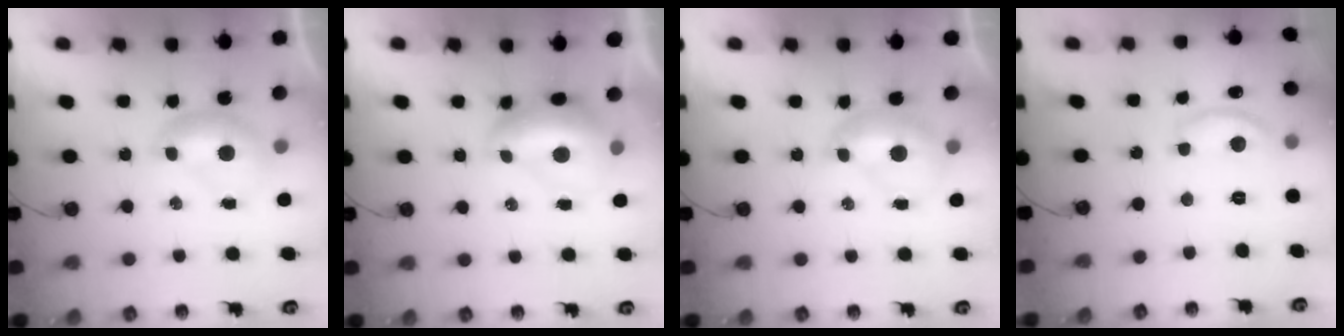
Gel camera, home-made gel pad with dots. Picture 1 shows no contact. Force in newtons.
{"total": 2.9, "press": 2.8, "slide": 0.7}
{"total": 1.6, "press": 1.5, "slide": 0.4}
{"total": 7.1, "press": 7.1, "slide": 0.7}